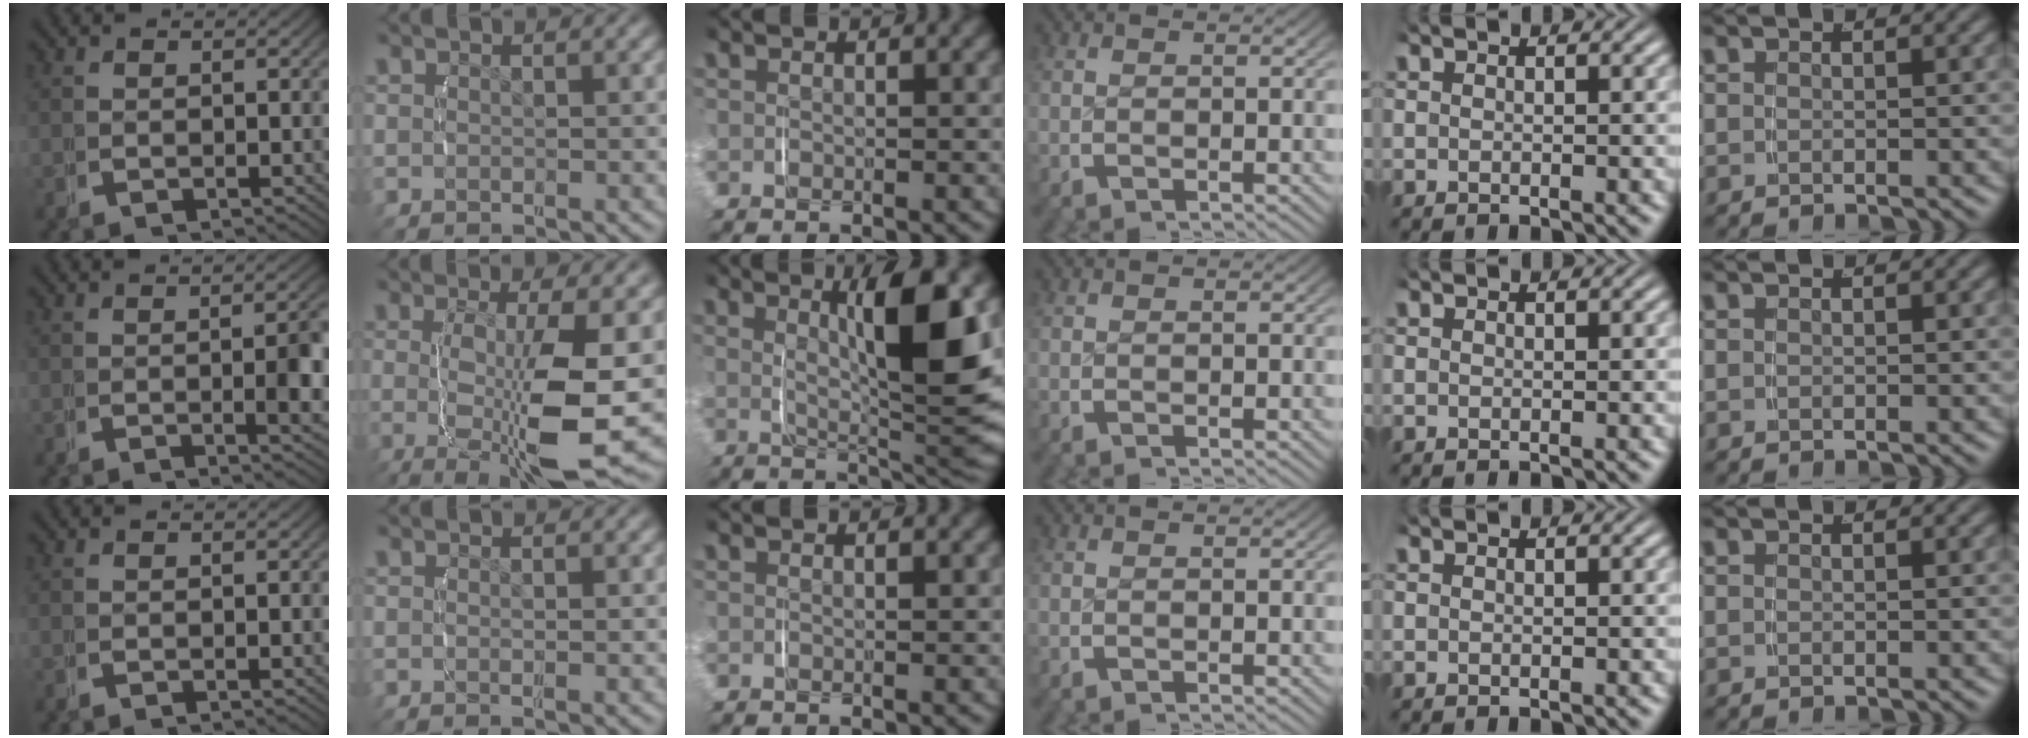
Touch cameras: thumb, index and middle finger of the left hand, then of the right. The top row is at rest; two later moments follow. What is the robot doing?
{"motion": "lift_and_place", "object": "jewelry box"}